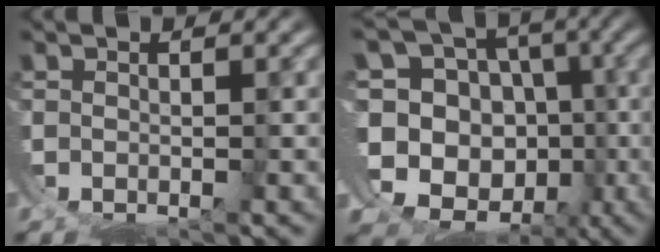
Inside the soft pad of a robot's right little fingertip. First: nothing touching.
{"total": 15.9, "force": [-1.9, 14.7, 5.8], "torque": [-0.157, -0.068, -0.024]}